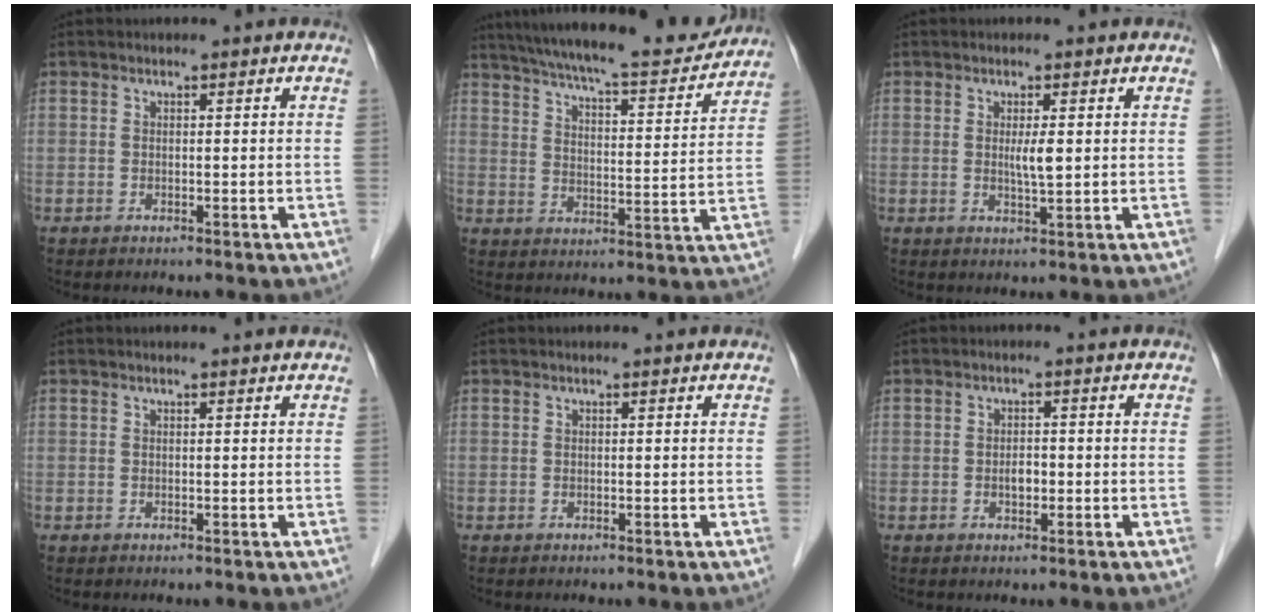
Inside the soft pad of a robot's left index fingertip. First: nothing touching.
{"total": 20.6, "force": [18.8, 2.3, 8.2], "torque": [-0.137, -0.013, 0.259]}
{"total": 2.5, "force": [0.4, 0.2, 2.4], "torque": [-0.046, -0.003, 0.008]}
{"total": 1.2, "force": [1.1, -0.1, 0.4], "torque": [-0.012, 0.005, 0.014]}
{"total": 0.6, "force": [0.5, 0.0, 0.2], "torque": [-0.006, 0.001, 0.007]}
{"total": 1.8, "force": [-0.4, 1.0, 1.4], "torque": [-0.023, 0.003, -0.006]}